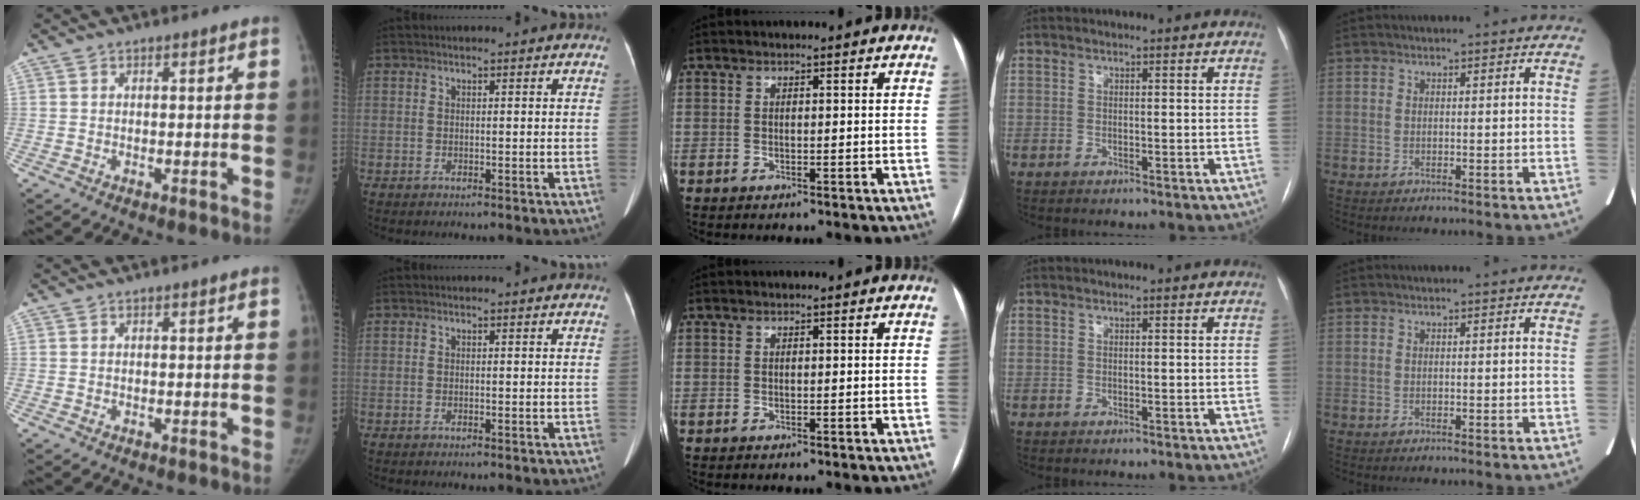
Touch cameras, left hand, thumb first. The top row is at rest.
{}